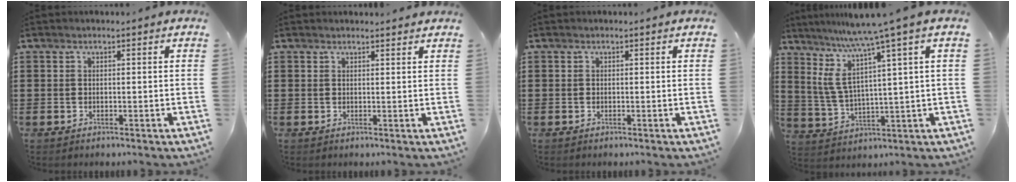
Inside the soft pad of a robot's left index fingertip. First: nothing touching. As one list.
[{"total": 1.1, "force": [1.0, 0.1, 0.1], "torque": [-0.004, 0.000, 0.021]}, {"total": 0.0}, {"total": 7.7, "force": [4.9, -0.7, 5.9], "torque": [-0.144, -0.039, 0.073]}]